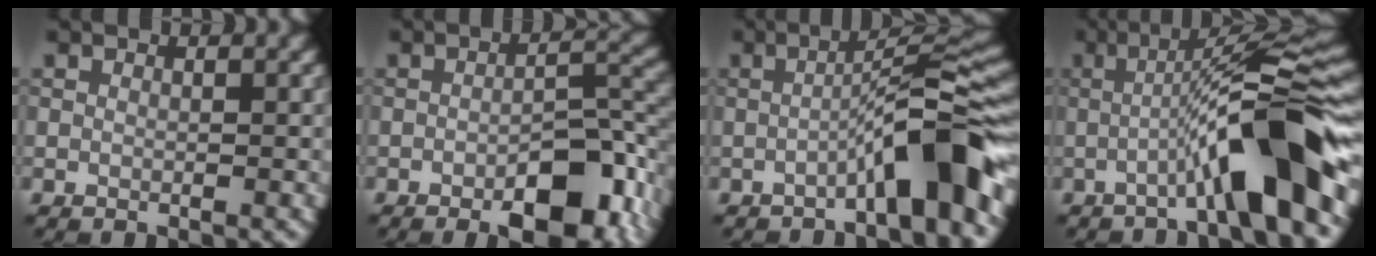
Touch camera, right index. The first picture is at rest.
{"total": 8.8, "force": [-4.4, 3.3, 6.9], "torque": [-0.091, 0.005, -0.062]}
{"total": 7.2, "force": [-3.3, 0.8, 6.4], "torque": [-0.093, 0.029, -0.062]}
{"total": 9.3, "force": [-2.9, 1.0, 8.8], "torque": [-0.121, 0.025, -0.057]}